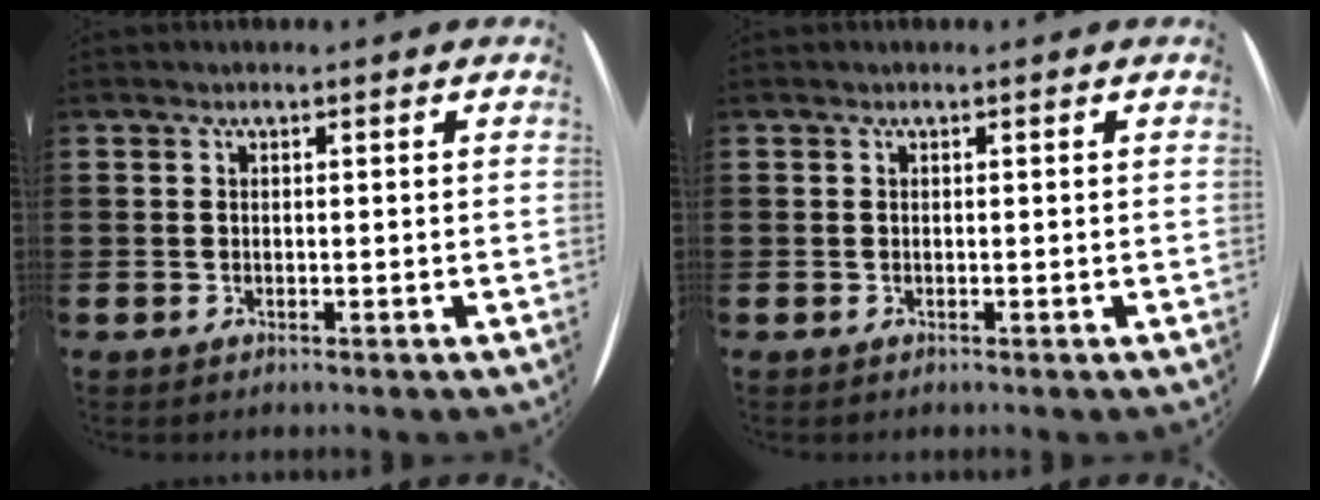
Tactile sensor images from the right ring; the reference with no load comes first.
{"total": 0.0}